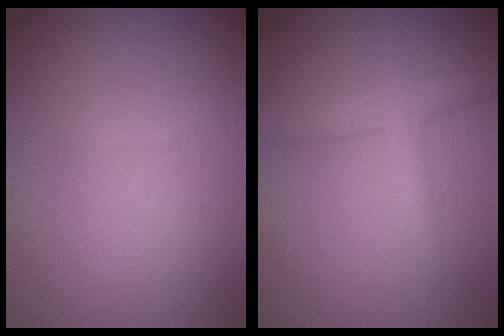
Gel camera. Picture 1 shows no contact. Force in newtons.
{"total": 2.4, "press": 2.4, "slide": 0.1}